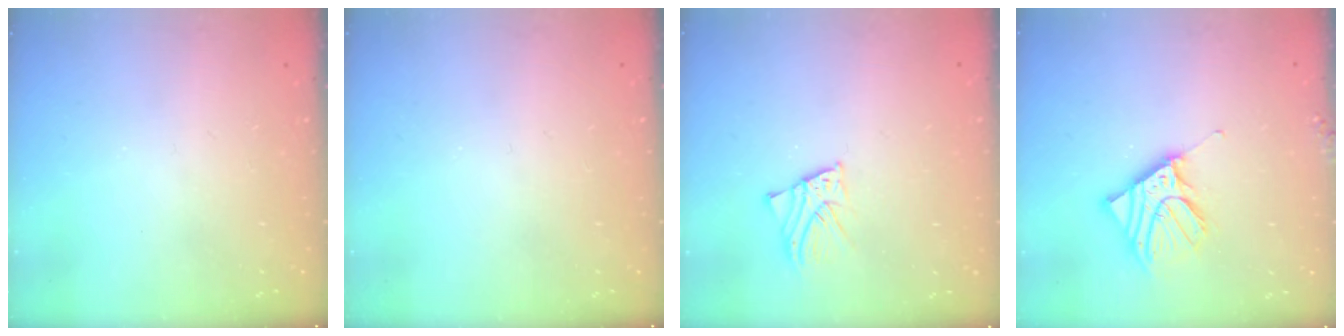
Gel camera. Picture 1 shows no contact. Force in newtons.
{"total": 0.0}
{"total": 2.5, "press": 2.5, "slide": 0.1}
{"total": 11.1, "press": 10.9, "slide": 2.2}